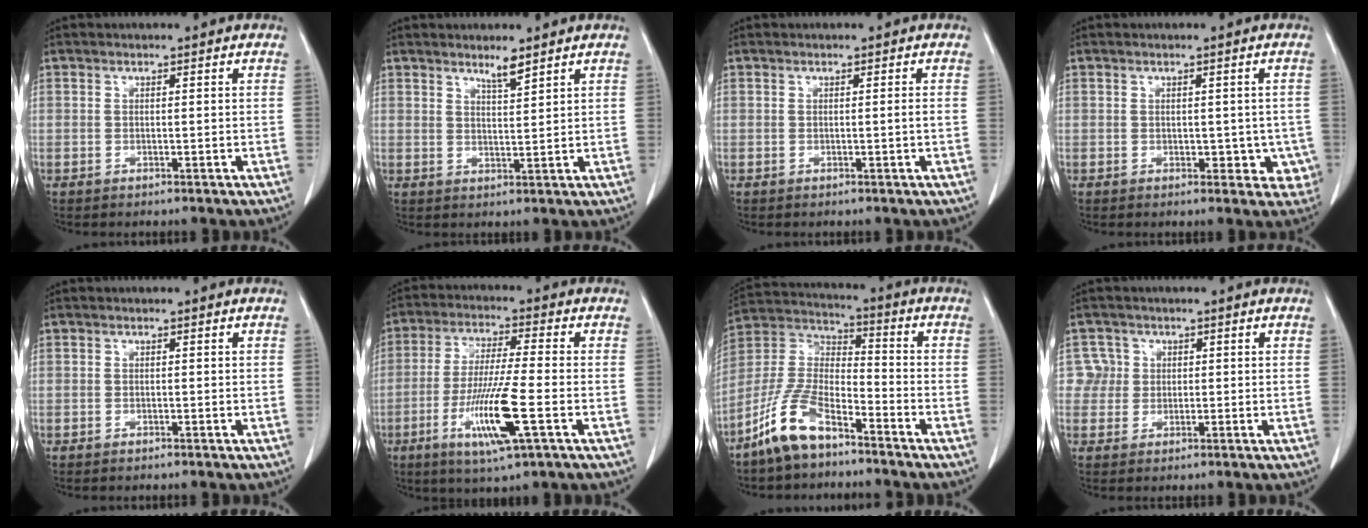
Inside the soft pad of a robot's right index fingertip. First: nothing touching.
{"total": 2.7, "force": [2.2, 0.0, 1.4], "torque": [-0.030, -0.007, 0.041]}
{"total": 0.6, "force": [-0.1, -0.2, 0.5], "torque": [-0.006, -0.001, -0.002]}
{"total": 4.2, "force": [-0.3, 3.0, 3.0], "torque": [-0.009, 0.007, 0.004]}
{"total": 0.0}
{"total": 11.8, "force": [-4.0, 0.2, 11.1], "torque": [-0.218, -0.021, -0.074]}
{"total": 11.1, "force": [-7.9, 3.6, 6.9], "torque": [-0.162, 0.002, -0.161]}
{"total": 3.0, "force": [0.6, 2.9, -0.4], "torque": [0.025, 0.006, 0.005]}